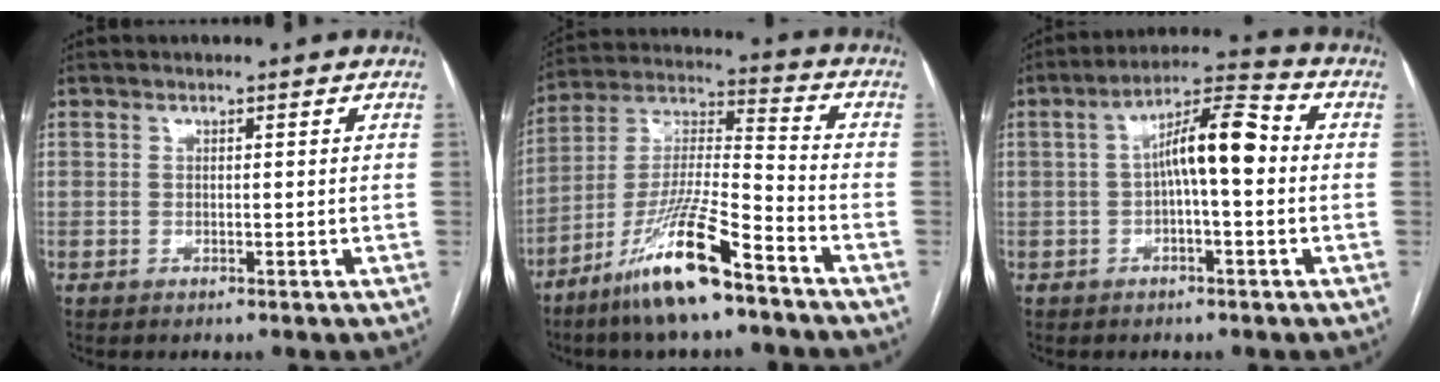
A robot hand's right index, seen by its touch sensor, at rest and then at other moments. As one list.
[{"total": 14.9, "force": [-9.6, 1.4, 11.3], "torque": [-0.228, -0.018, -0.181]}, {"total": 9.2, "force": [0.1, 1.9, 8.9], "torque": [-0.154, 0.032, -0.002]}]